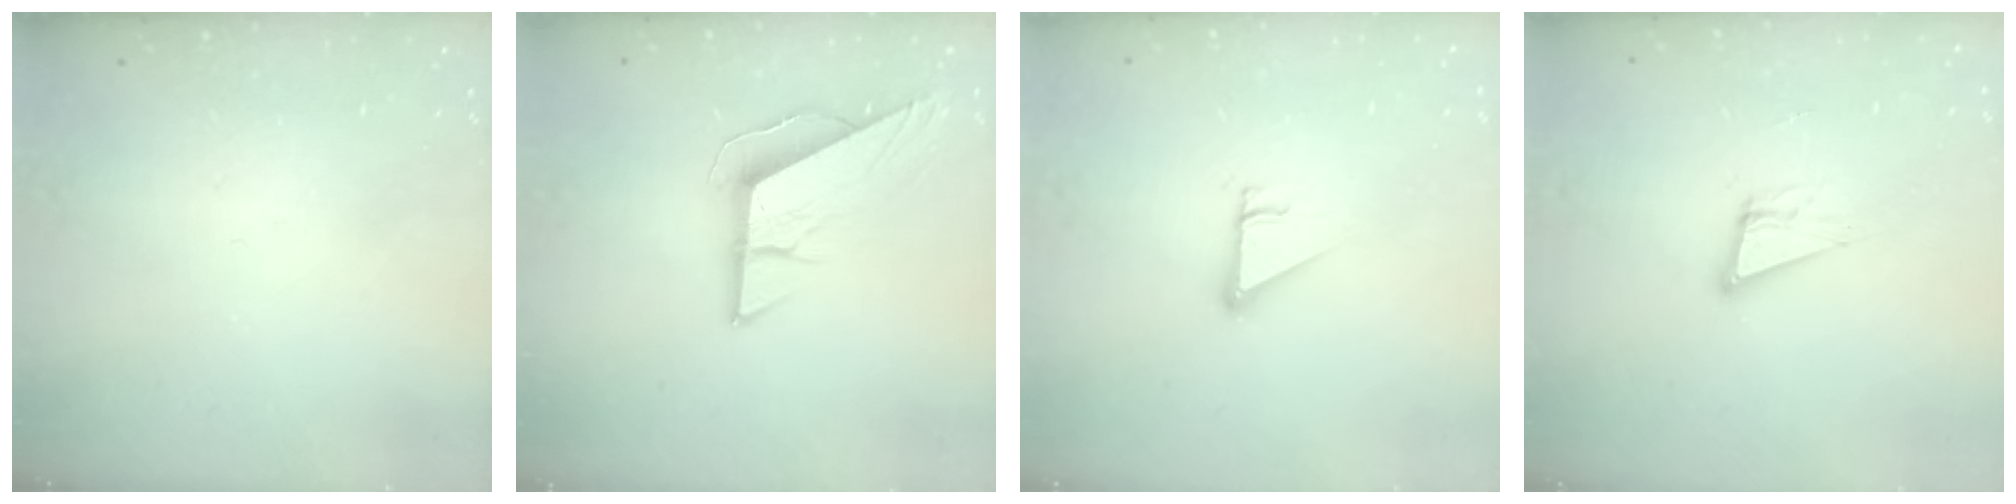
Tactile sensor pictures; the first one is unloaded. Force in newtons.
{"total": 9.2, "press": 9.2, "slide": 0.6}
{"total": 2.7, "press": 2.7, "slide": 0.0}
{"total": 10.3, "press": 9.7, "slide": 3.3}